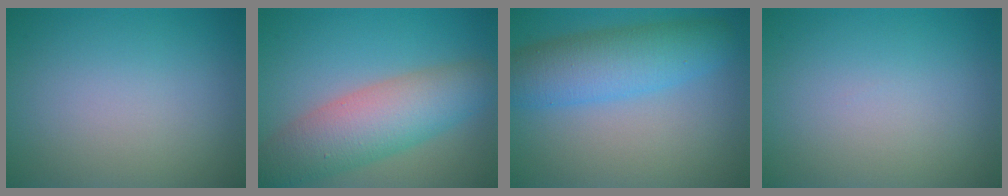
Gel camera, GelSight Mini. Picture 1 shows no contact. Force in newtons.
{"total": 7.4, "press": 7.4, "slide": 0.3}
{"total": 6.5, "press": 6.5, "slide": 0.1}
{"total": 0.0}